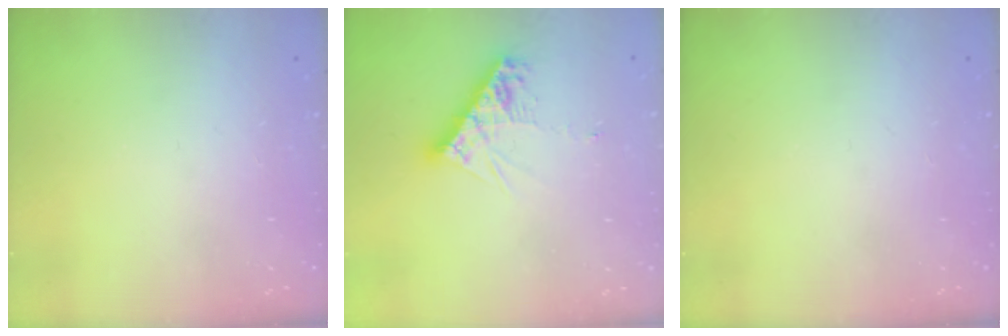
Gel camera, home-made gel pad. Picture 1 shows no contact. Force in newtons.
{"total": 9.6, "press": 9.6, "slide": 0.7}
{"total": 0.0}